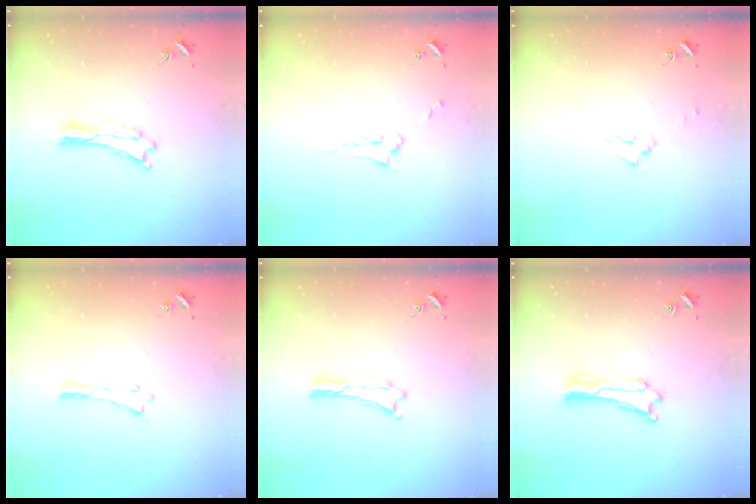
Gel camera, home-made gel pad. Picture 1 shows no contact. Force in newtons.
{"total": 2.9, "press": 2.9, "slide": 0.4}
{"total": 2.5, "press": 2.5, "slide": 0.4}
{"total": 0.0}
{"total": 0.0}
{"total": 1.8, "press": 1.8, "slide": 0.3}